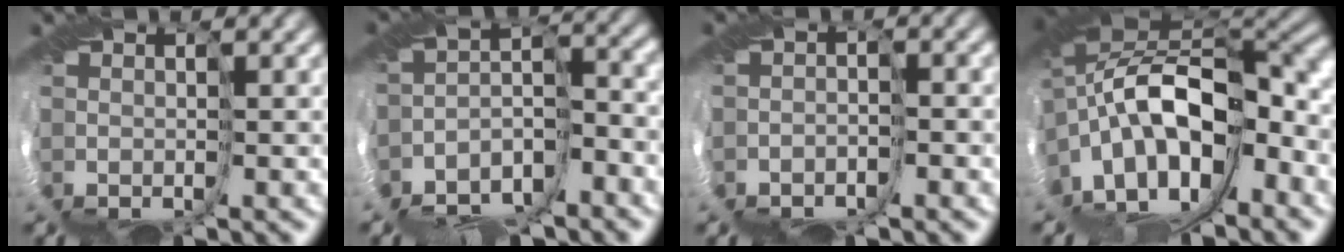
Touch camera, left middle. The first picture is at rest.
{"total": 7.0, "force": [-5.8, 2.0, 3.3], "torque": [-0.060, -0.003, -0.106]}
{"total": 1.9, "force": [-1.8, 0.1, 0.6], "torque": [-0.014, -0.003, -0.038]}
{"total": 13.7, "force": [-3.6, 6.1, 11.7], "torque": [-0.212, 0.017, -0.067]}